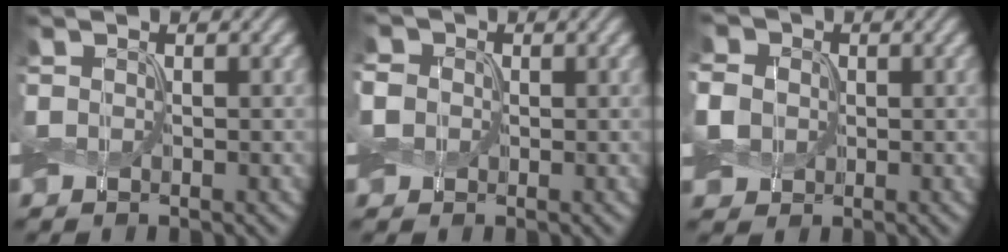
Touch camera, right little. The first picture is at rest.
{"total": 3.0, "force": [0.4, 2.6, 1.4], "torque": [-0.054, 0.011, 0.002]}
{"total": 7.1, "force": [1.5, 6.1, 3.4], "torque": [-0.091, 0.026, 0.009]}